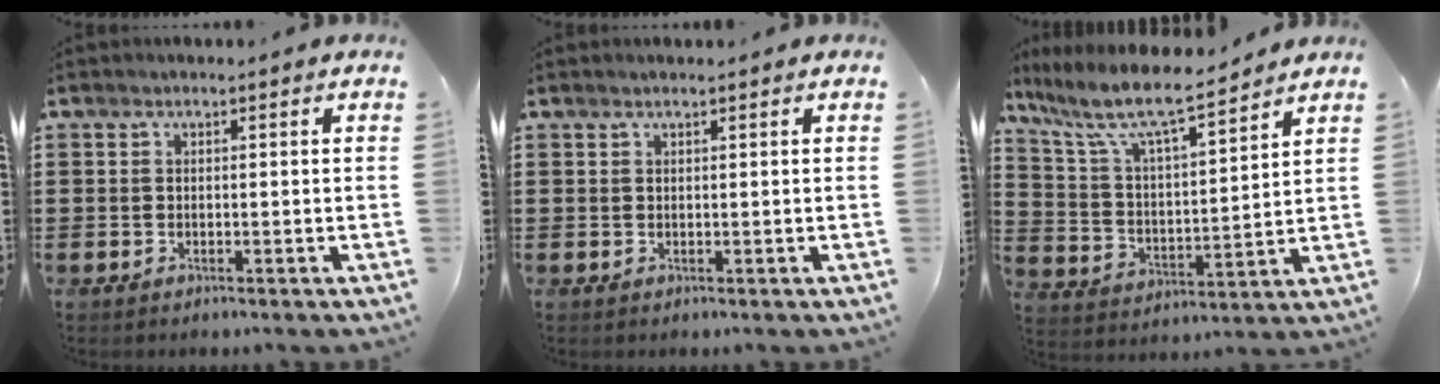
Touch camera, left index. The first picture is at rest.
{"total": 0.6, "force": [0.4, 0.0, 0.3], "torque": [-0.006, 0.000, 0.009]}
{"total": 8.7, "force": [7.0, 1.3, 5.0], "torque": [-0.125, -0.042, 0.115]}